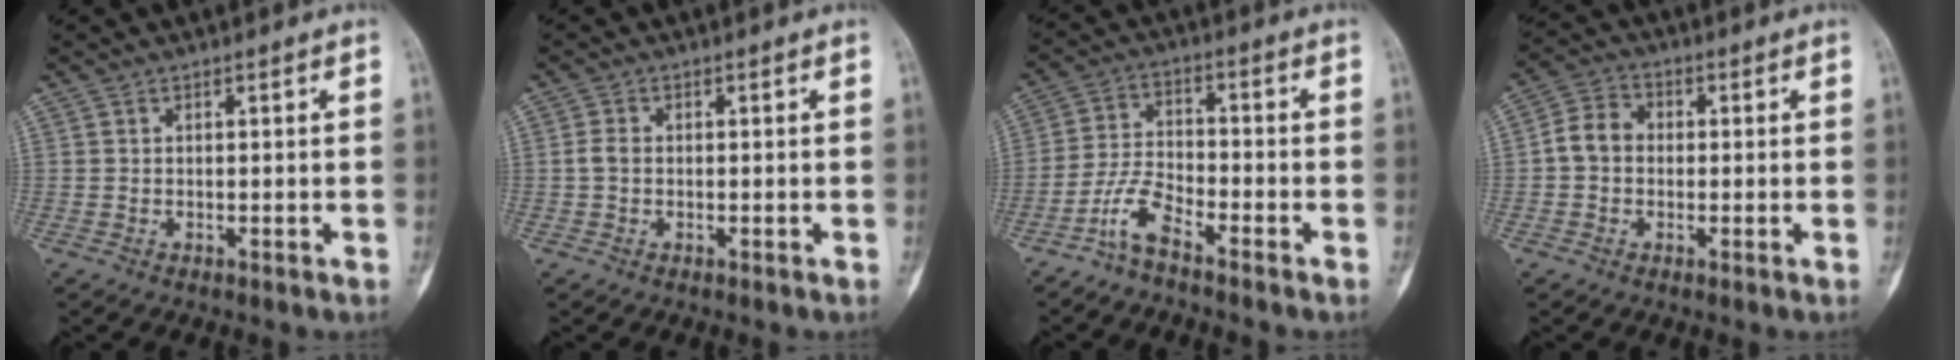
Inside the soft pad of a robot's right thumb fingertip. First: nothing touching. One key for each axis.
{"total": 1.8, "fx": -0.1, "fy": 1.3, "fz": 1.3, "tx": -0.026, "ty": 0.002, "tz": -0.006}
{"total": 5.8, "fx": -4.5, "fy": 1.4, "fz": 3.3, "tx": -0.075, "ty": 0.029, "tz": -0.101}
{"total": 5.9, "fx": -0.3, "fy": 4.9, "fz": 3.4, "tx": -0.049, "ty": 0.020, "tz": -0.016}